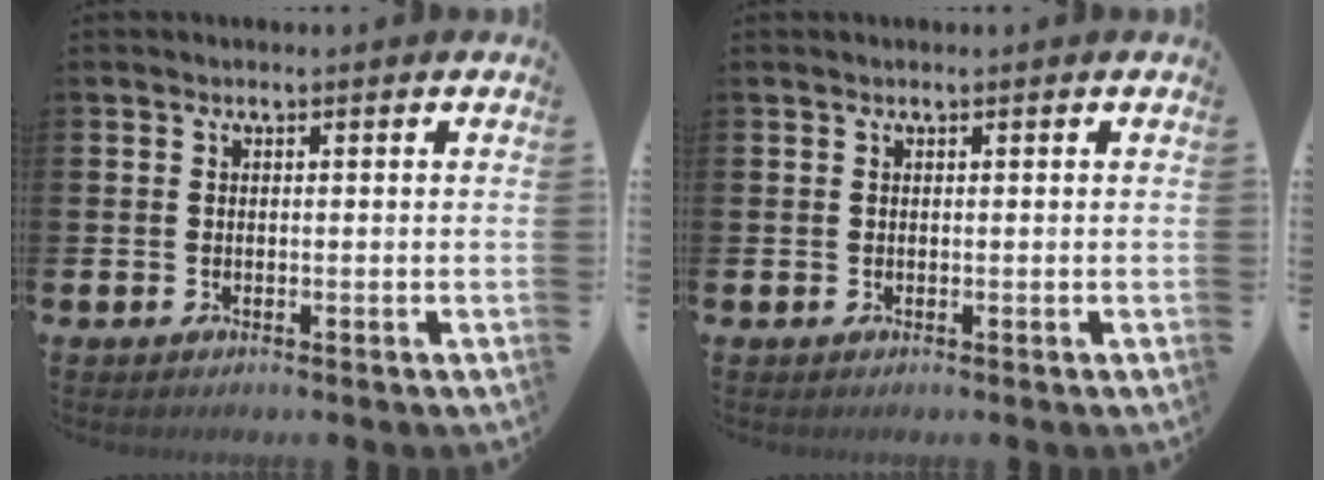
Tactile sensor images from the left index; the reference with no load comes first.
{"total": 0.0}